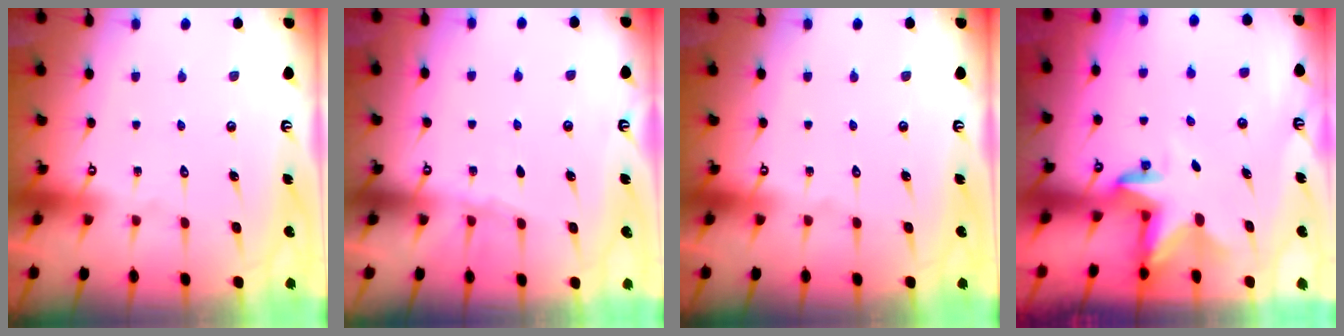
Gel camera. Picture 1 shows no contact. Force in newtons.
{"total": 3.4, "press": 3.3, "slide": 0.5}
{"total": 0.0}
{"total": 3.0, "press": 3.0, "slide": 0.1}